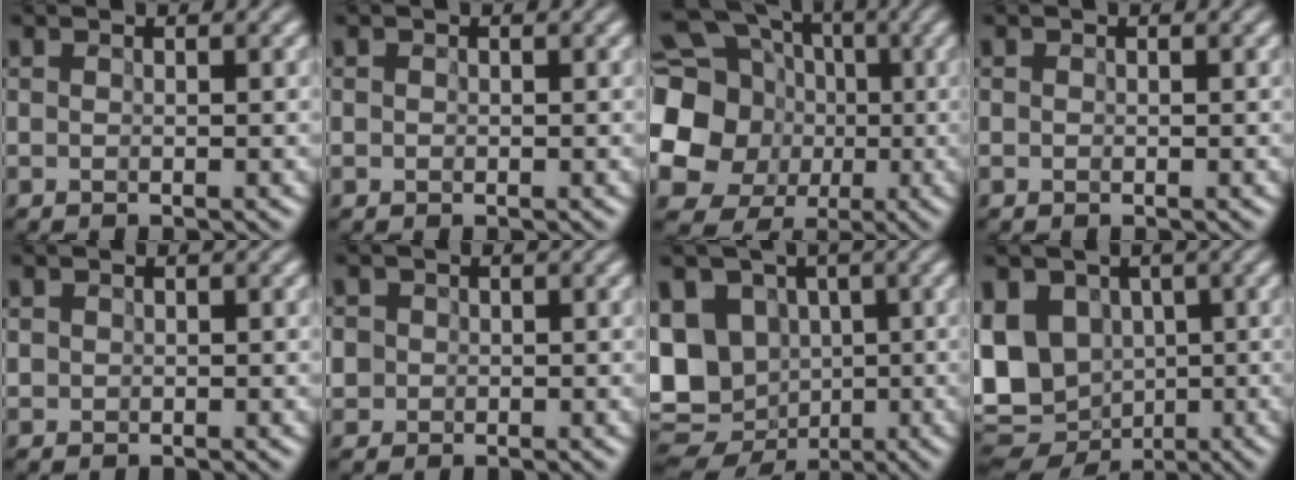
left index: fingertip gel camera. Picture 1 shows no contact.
{"total": 1.0, "force": [0.2, 0.9, 0.4], "torque": [0.004, 0.012, -0.008]}
{"total": 20.7, "force": [-0.8, 19.0, 8.1], "torque": [-0.208, 0.000, -0.043]}
{"total": 0.7, "force": [0.2, 0.6, 0.3], "torque": [0.003, 0.010, -0.009]}
{"total": 0.9, "force": [0.1, 0.9, 0.1], "torque": [-0.003, 0.008, 0.008]}
{"total": 5.5, "force": [-0.2, 5.2, 1.7], "torque": [-0.059, 0.024, -0.019]}
{"total": 15.3, "force": [-2.9, 13.1, 7.3], "torque": [-0.170, -0.005, -0.057]}
{"total": 14.7, "force": [-2.3, 11.9, 8.3], "torque": [-0.182, 0.003, -0.051]}